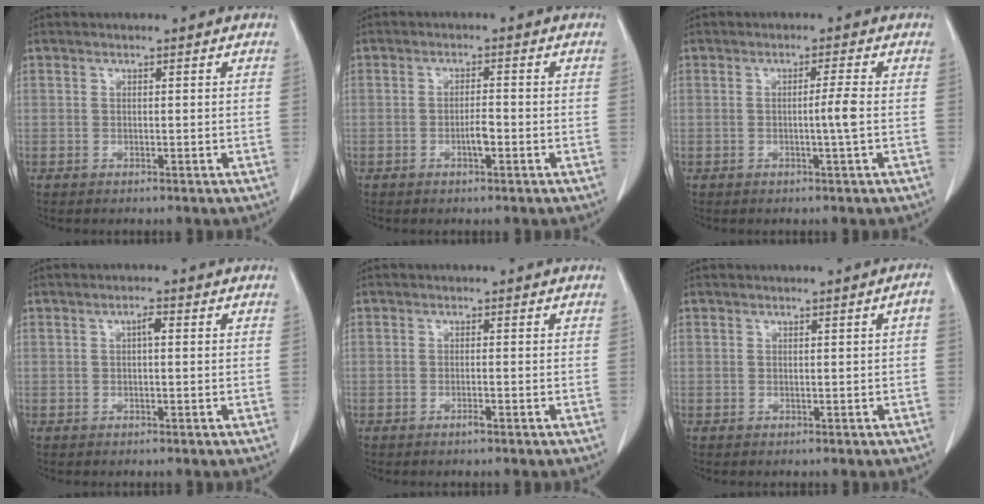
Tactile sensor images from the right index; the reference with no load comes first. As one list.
[{"total": 2.1, "force": [-0.7, 0.4, 1.9], "torque": [-0.031, 0.003, -0.011]}, {"total": 2.5, "force": [-0.3, -0.8, 2.3], "torque": [-0.035, 0.000, -0.003]}, {"total": 1.4, "force": [0.2, 0.3, 1.3], "torque": [-0.023, 0.004, 0.003]}, {"total": 0.8, "force": [-0.5, -0.1, 0.7], "torque": [-0.012, 0.001, -0.007]}, {"total": 1.2, "force": [0.0, 0.0, 1.2], "torque": [-0.013, 0.003, 0.001]}]